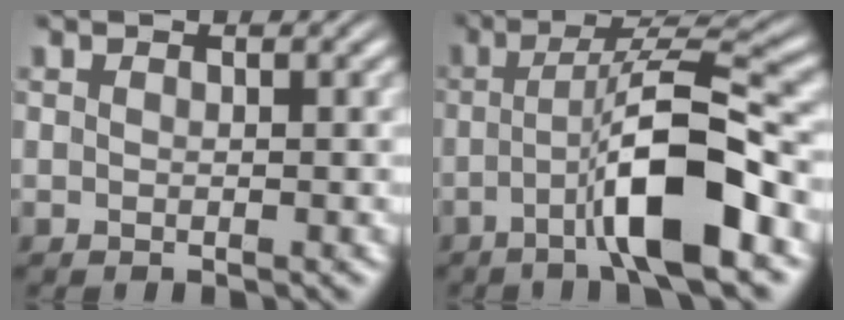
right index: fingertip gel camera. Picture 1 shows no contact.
{"total": 7.3, "force": [-1.5, 1.0, 7.0], "torque": [-0.113, -0.001, -0.024]}